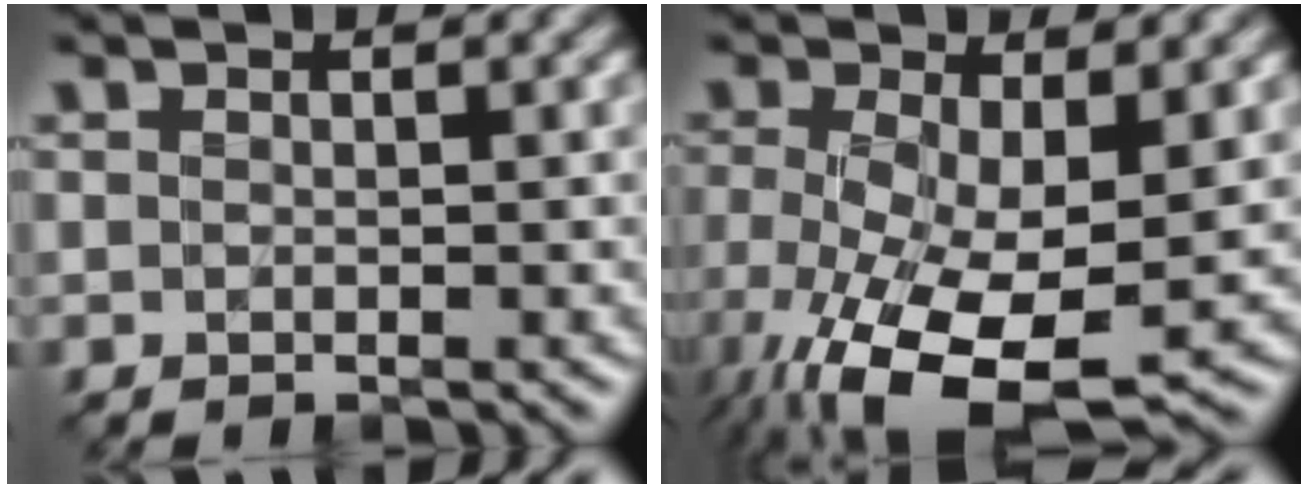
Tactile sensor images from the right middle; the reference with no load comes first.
{"total": 11.5, "force": [-3.5, 4.9, 9.8], "torque": [-0.195, -0.036, -0.050]}